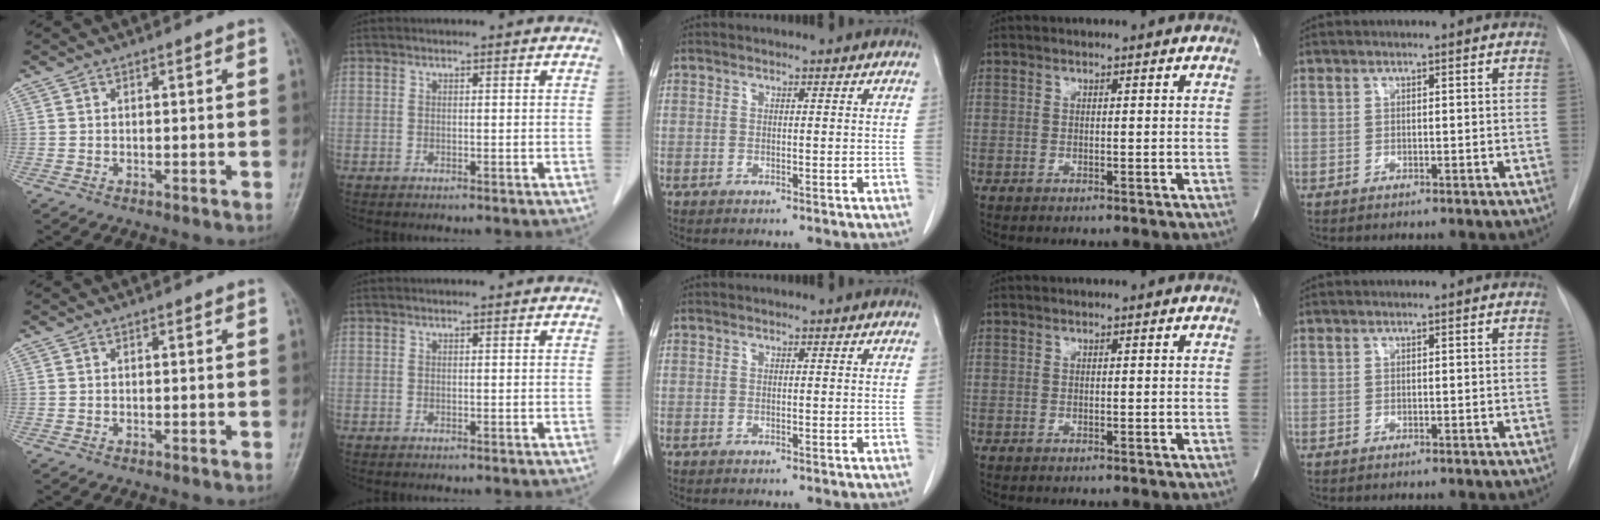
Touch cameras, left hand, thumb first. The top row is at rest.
{}